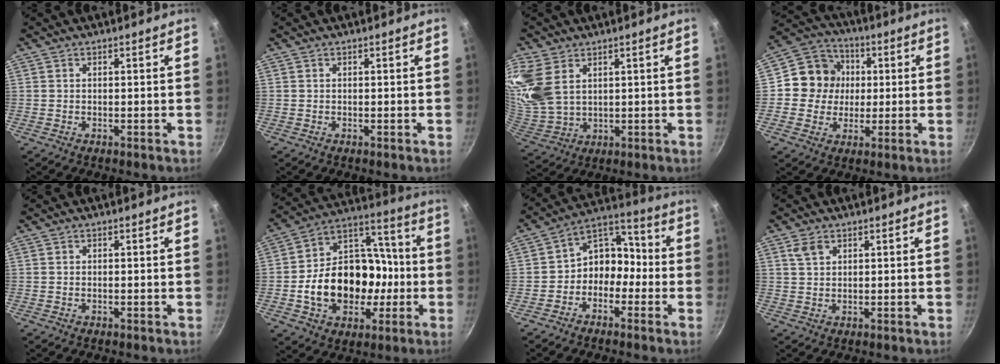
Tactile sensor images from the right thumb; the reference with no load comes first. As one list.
[{"total": 0.0}, {"total": 14.0, "force": [6.0, 9.4, 8.5], "torque": [-0.188, -0.012, 0.135]}, {"total": 10.8, "force": [1.0, 10.2, 3.5], "torque": [-0.022, 0.018, -0.001]}, {"total": 0.0}, {"total": 21.9, "force": [-3.9, 16.5, 13.9], "torque": [-0.193, 0.059, -0.057]}, {"total": 9.4, "force": [-2.6, 7.5, 5.1], "torque": [-0.031, 0.062, -0.063]}, {"total": 2.8, "force": [1.5, 1.8, 1.6], "torque": [-0.022, -0.003, 0.030]}]